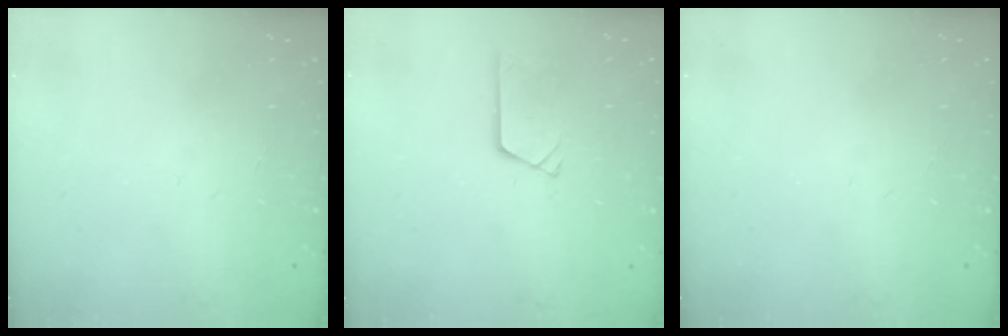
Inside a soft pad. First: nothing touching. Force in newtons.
{"total": 3.0, "press": 3.0, "slide": 0.3}
{"total": 0.0}